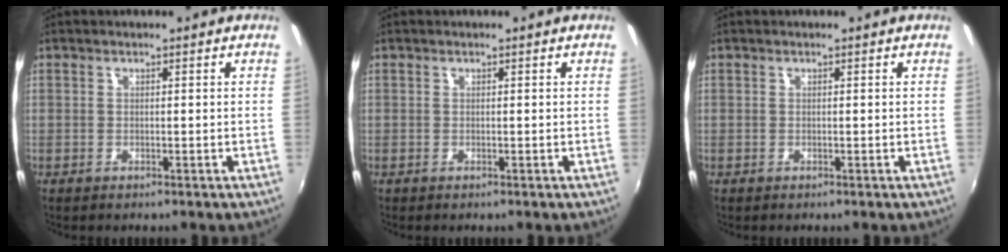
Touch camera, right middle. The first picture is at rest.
{"total": 0.0}
{"total": 0.0}